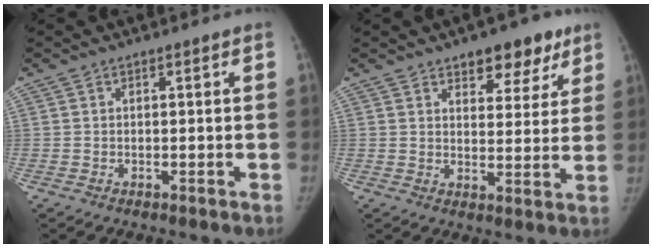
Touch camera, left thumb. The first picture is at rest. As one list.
[{"total": 9.7, "force": [6.3, 5.0, 5.4], "torque": [-0.025, -0.029, 0.084]}]